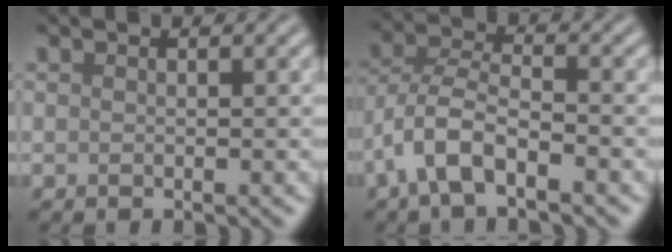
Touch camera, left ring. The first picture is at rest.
{"total": 5.2, "force": [-2.8, 2.0, 4.0], "torque": [-0.081, 0.006, -0.062]}